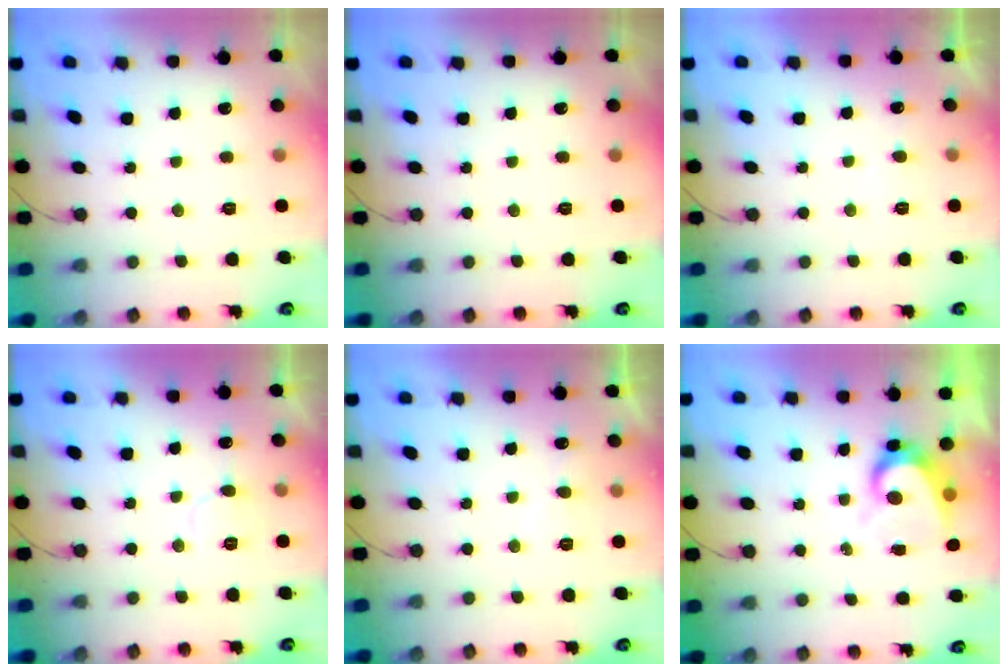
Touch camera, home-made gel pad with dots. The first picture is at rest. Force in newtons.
{"total": 0.0}
{"total": 4.1, "press": 4.1, "slide": 0.3}
{"total": 7.1, "press": 7.1, "slide": 0.6}
{"total": 5.9, "press": 5.9, "slide": 0.3}
{"total": 6.3, "press": 6.3, "slide": 0.5}